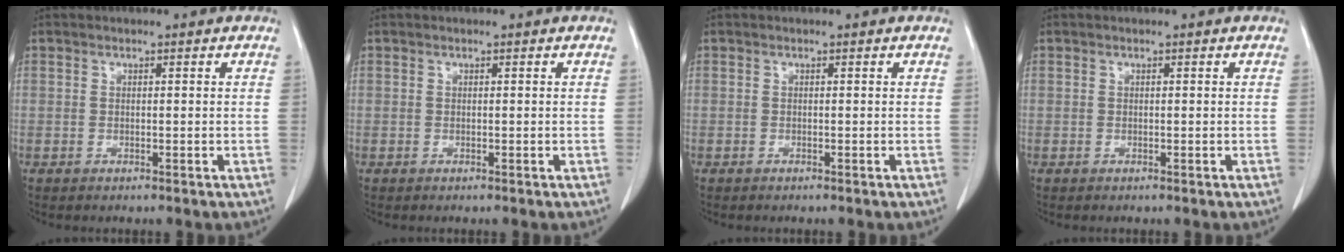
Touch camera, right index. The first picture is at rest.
{"total": 0.0}
{"total": 0.0}
{"total": 0.0}